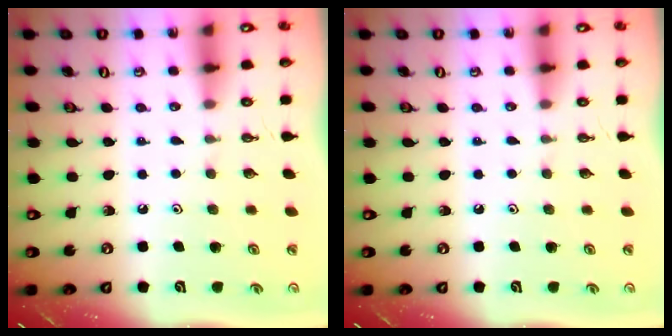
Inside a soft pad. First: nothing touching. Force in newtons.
{"total": 0.0}